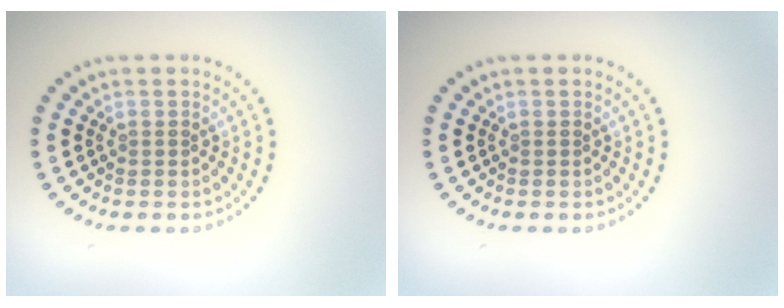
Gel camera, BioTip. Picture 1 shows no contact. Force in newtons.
{"total": 0.0}